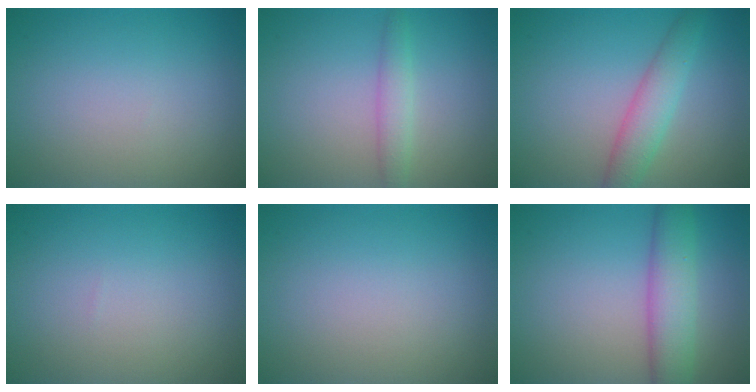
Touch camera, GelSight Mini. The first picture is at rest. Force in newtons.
{"total": 1.9, "press": 1.9, "slide": 0.1}
{"total": 3.4, "press": 3.4, "slide": 0.2}
{"total": 0.0}
{"total": 0.0}
{"total": 4.8, "press": 4.8, "slide": 0.2}